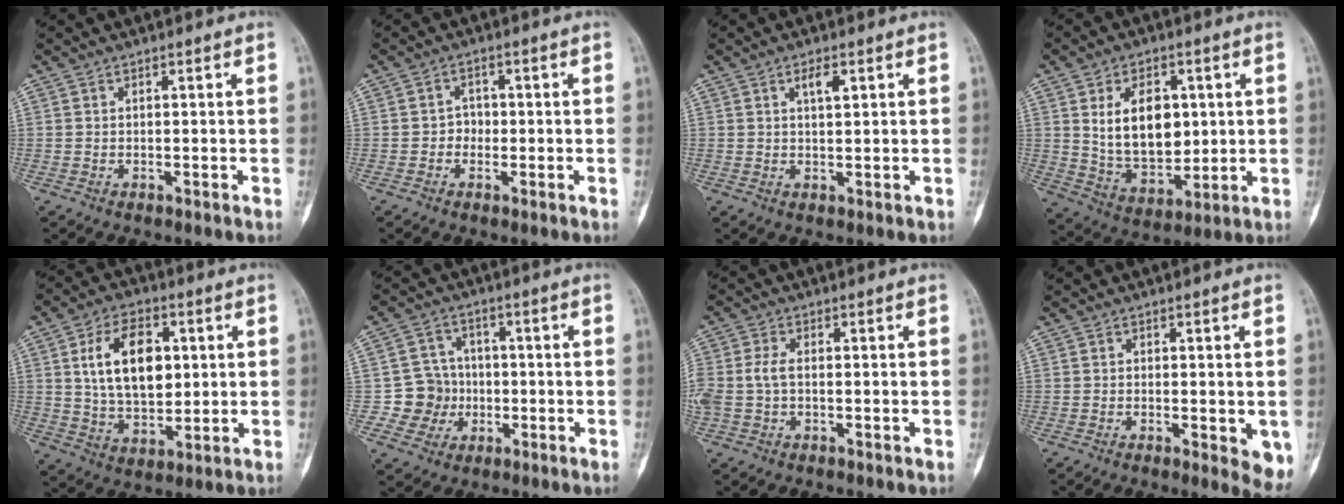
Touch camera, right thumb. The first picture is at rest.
{"total": 2.3, "force": [-0.6, 2.1, 0.8], "torque": [0.010, 0.009, -0.016]}
{"total": 3.0, "force": [1.3, 1.0, 2.5], "torque": [-0.039, -0.005, 0.023]}
{"total": 13.7, "force": [2.8, 8.8, 10.1], "torque": [-0.129, -0.023, 0.060]}
{"total": 14.2, "force": [3.1, 8.7, 10.8], "torque": [-0.159, -0.009, 0.057]}
{"total": 7.6, "force": [-1.3, 7.4, 1.1], "torque": [0.023, 0.018, -0.025]}
{"total": 4.8, "force": [-0.2, 2.8, 3.9], "torque": [-0.108, 0.012, -0.005]}
{"total": 5.2, "force": [-1.1, 1.7, 4.7], "torque": [-0.051, -0.011, -0.012]}